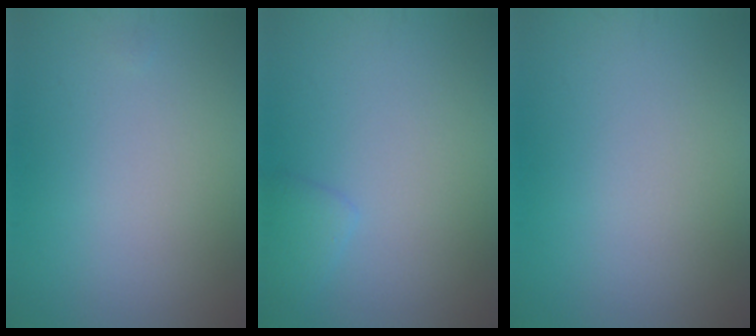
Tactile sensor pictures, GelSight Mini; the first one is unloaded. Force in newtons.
{"total": 1.4, "press": 1.4, "slide": 0.1}
{"total": 0.0}